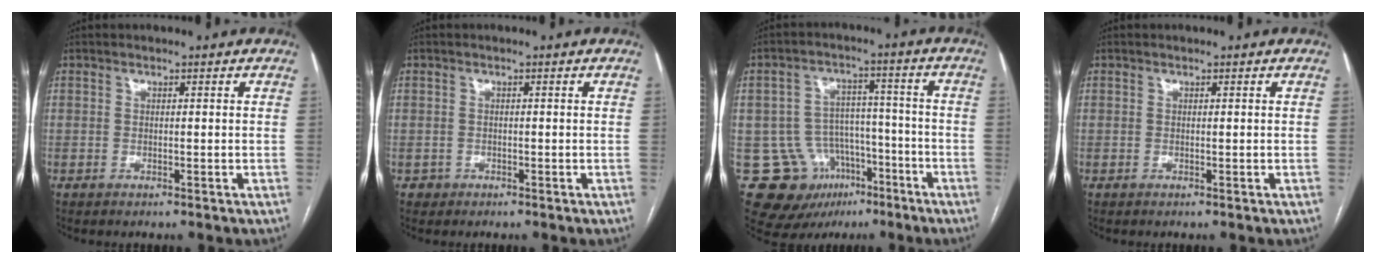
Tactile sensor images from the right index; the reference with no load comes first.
{"total": 1.1, "force": [-0.4, 1.0, -0.2], "torque": [0.002, 0.007, -0.006]}
{"total": 12.2, "force": [-6.1, 9.9, 3.4], "torque": [-0.051, 0.058, -0.080]}
{"total": 0.0}